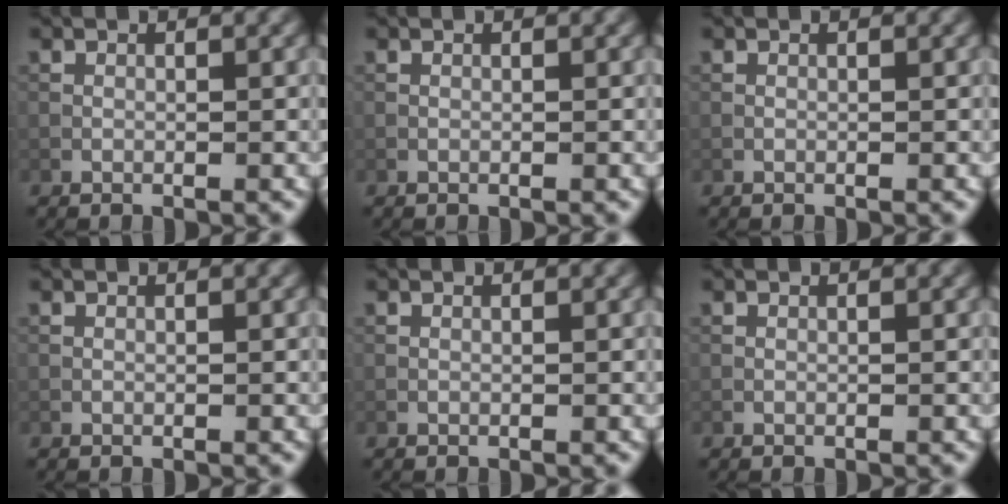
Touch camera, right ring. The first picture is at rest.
{"total": 0.0}
{"total": 0.0}
{"total": 0.0}
{"total": 0.0}
{"total": 0.0}